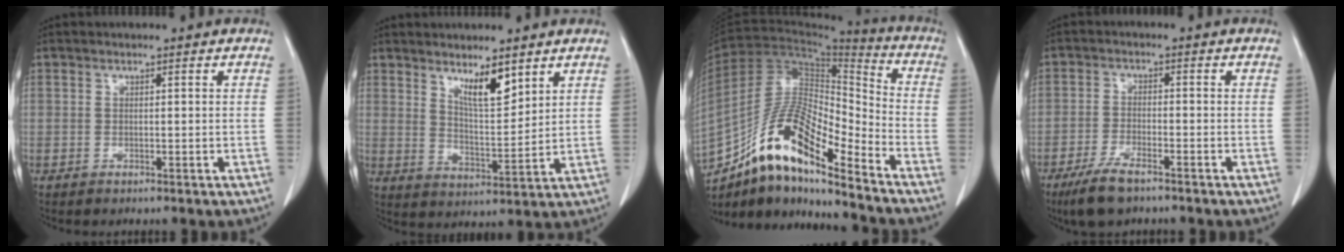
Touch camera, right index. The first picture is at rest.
{"total": 6.5, "force": [4.5, 1.3, 4.5], "torque": [-0.082, -0.014, 0.082]}
{"total": 16.3, "force": [-11.7, 3.3, 10.8], "torque": [-0.196, 0.026, -0.207]}
{"total": 6.1, "force": [-4.5, 1.5, 3.9], "torque": [-0.082, -0.010, -0.081]}